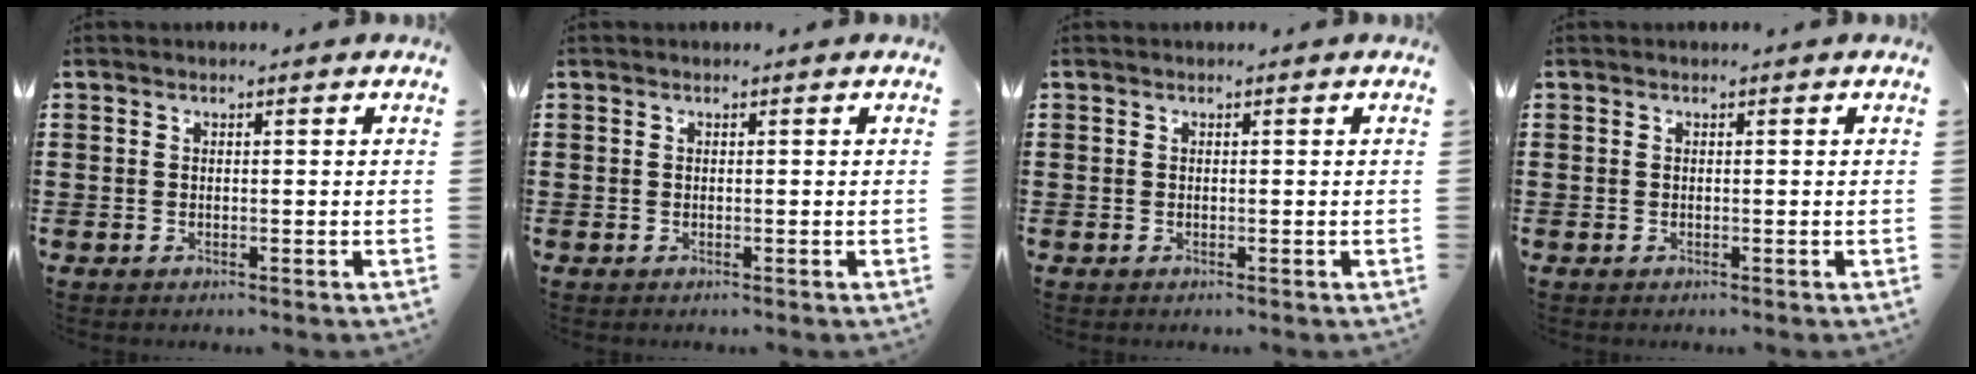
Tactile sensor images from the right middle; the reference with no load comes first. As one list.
[{"total": 0.0}, {"total": 0.0}, {"total": 0.0}]